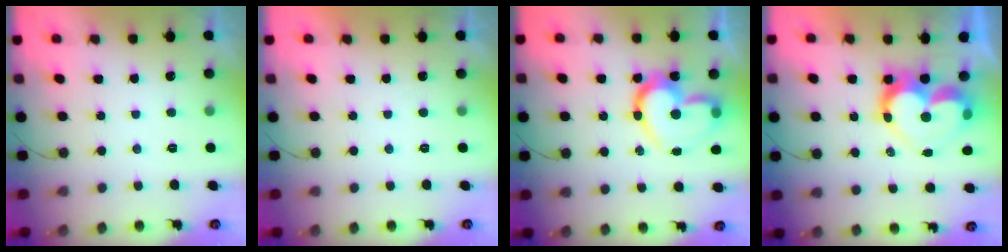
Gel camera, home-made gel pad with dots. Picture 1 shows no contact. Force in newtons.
{"total": 1.9, "press": 1.9, "slide": 0.1}
{"total": 19.3, "press": 19.2, "slide": 1.6}
{"total": 13.0, "press": 12.9, "slide": 1.0}